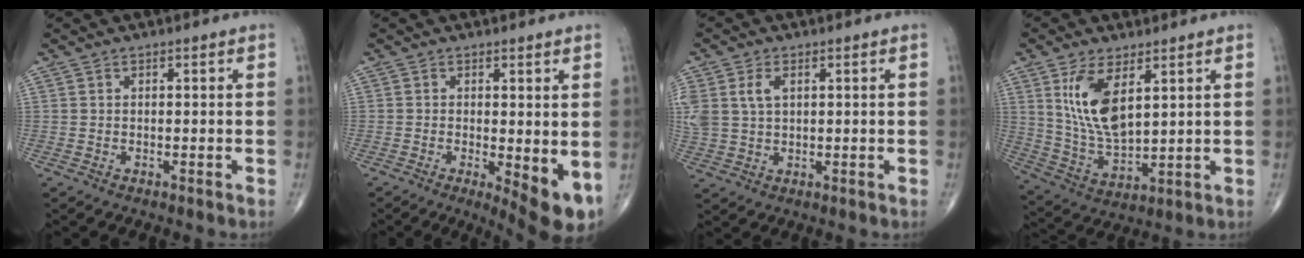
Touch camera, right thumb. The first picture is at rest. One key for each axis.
{"total": 8.1, "fx": -1.3, "fy": 2.5, "fz": 7.5, "tx": -0.106, "ty": -0.021, "tz": -0.014}
{"total": 8.2, "fx": 2.3, "fy": 5.5, "fz": 5.7, "tx": -0.143, "ty": 0.004, "tz": 0.052}
{"total": 12.1, "fx": 4.5, "fy": 5.5, "fz": 9.7, "tx": -0.180, "ty": -0.025, "tz": 0.101}